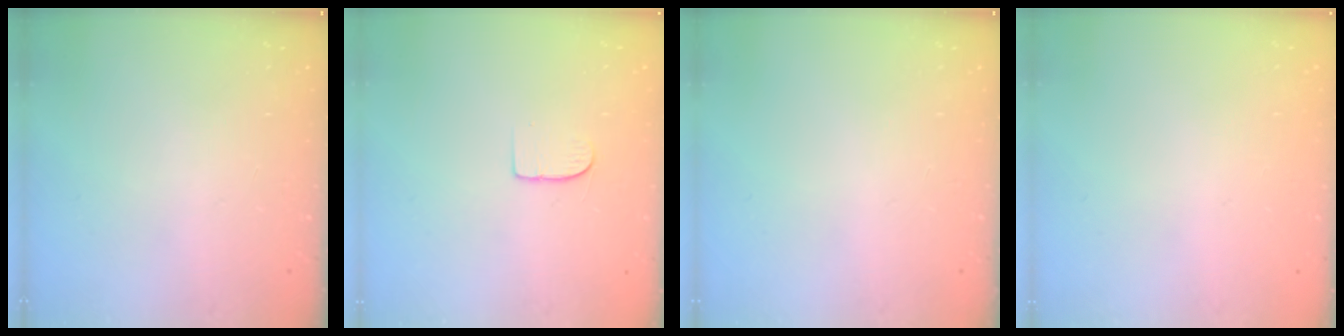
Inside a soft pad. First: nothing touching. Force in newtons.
{"total": 5.4, "press": 5.4, "slide": 0.4}
{"total": 0.0}
{"total": 0.0}